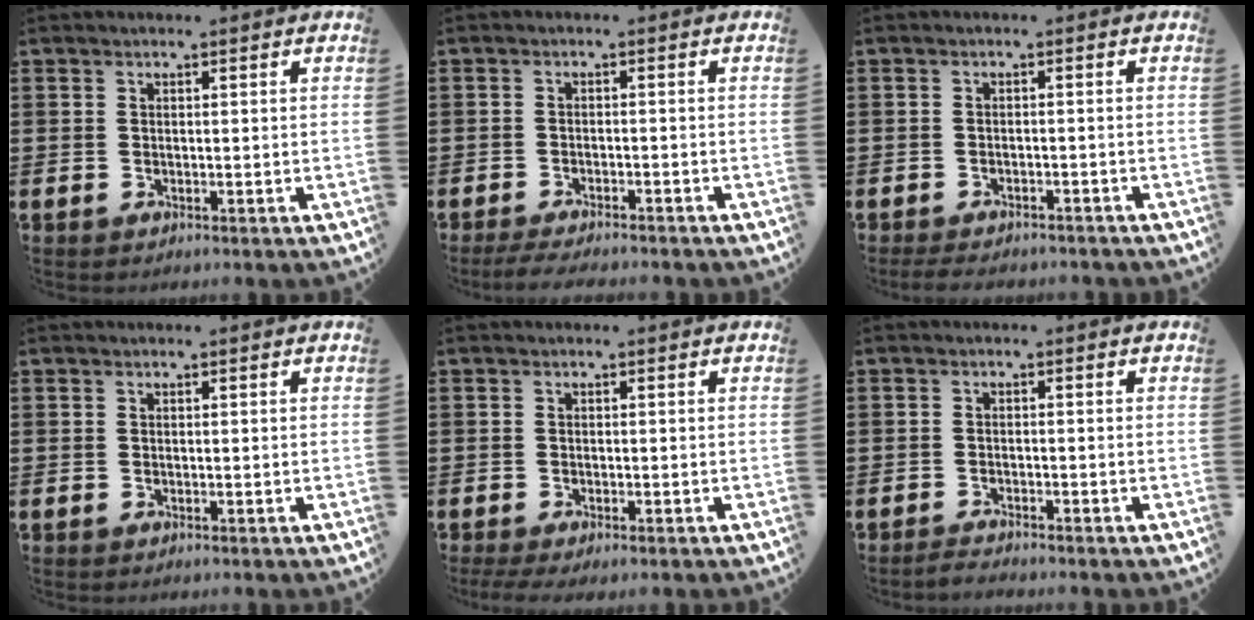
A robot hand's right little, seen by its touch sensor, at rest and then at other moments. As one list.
[{"total": 1.8, "force": [-1.7, 0.1, 0.7], "torque": [-0.011, 0.005, -0.033]}, {"total": 1.6, "force": [-1.6, 0.2, 0.4], "torque": [-0.010, 0.004, -0.033]}, {"total": 0.0}, {"total": 0.8, "force": [-0.4, 0.1, 0.7], "torque": [-0.011, -0.002, -0.008]}, {"total": 1.2, "force": [-1.2, 0.0, 0.1], "torque": [-0.006, 0.000, -0.024]}]